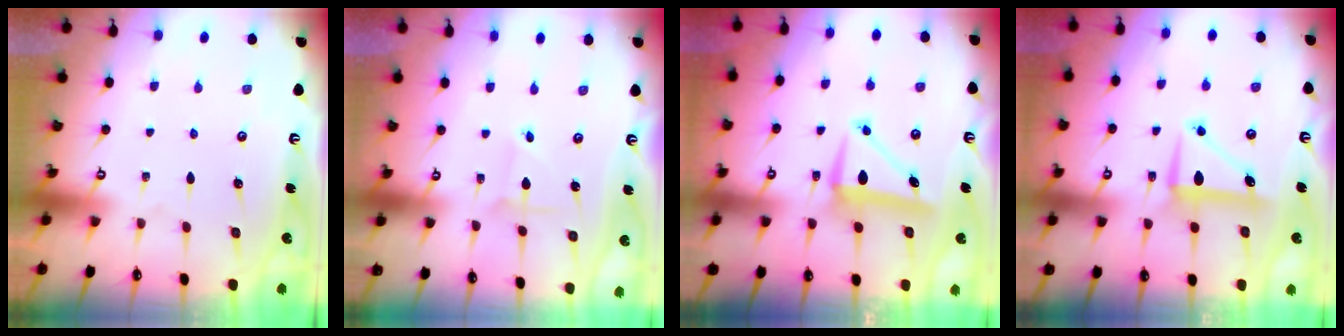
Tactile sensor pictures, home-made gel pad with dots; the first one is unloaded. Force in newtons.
{"total": 1.8, "press": 1.8, "slide": 0.1}
{"total": 6.8, "press": 6.7, "slide": 1.3}
{"total": 7.9, "press": 7.8, "slide": 0.9}